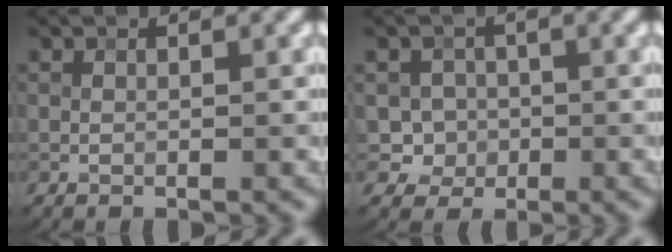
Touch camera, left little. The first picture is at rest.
{"total": 2.8, "force": [0.0, 2.7, 0.8], "torque": [-0.005, -0.004, 0.002]}